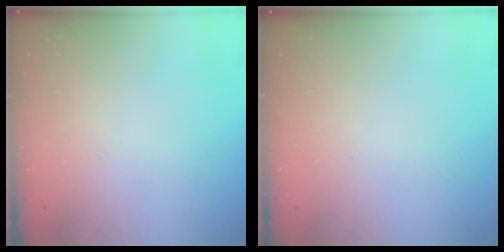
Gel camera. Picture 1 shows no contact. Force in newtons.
{"total": 0.0}